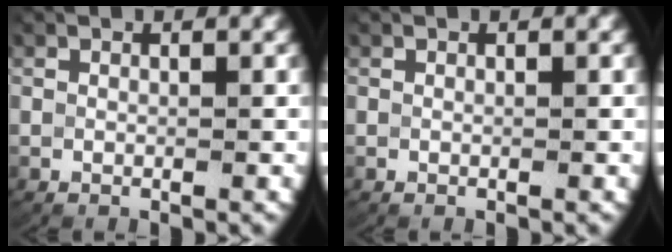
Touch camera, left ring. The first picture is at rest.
{"total": 0.0}